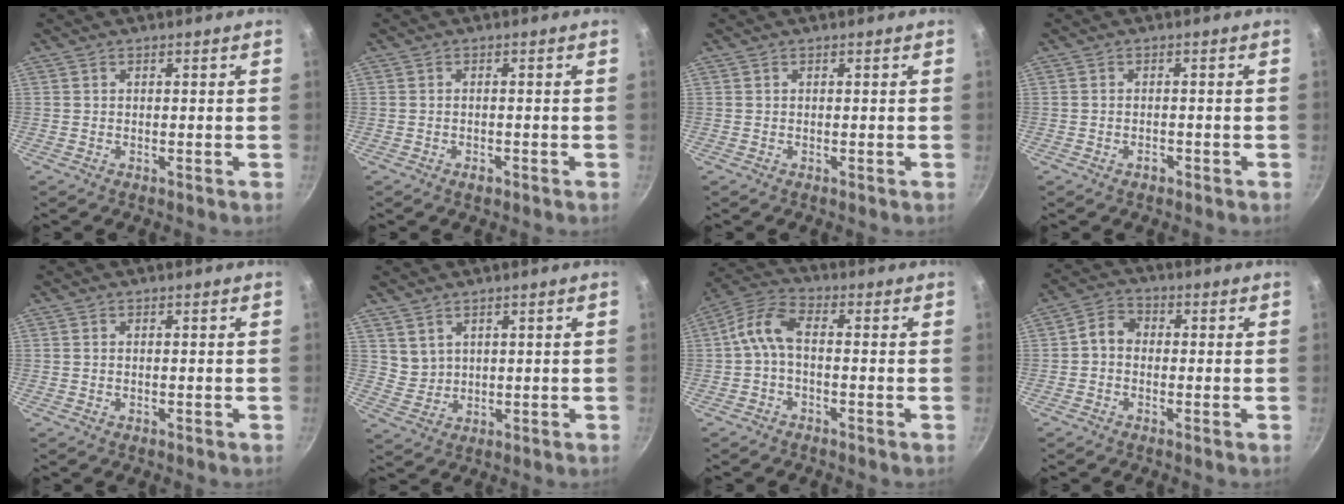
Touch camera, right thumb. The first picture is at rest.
{"total": 1.4, "force": [-0.9, 0.6, 0.8], "torque": [-0.016, 0.004, -0.013]}
{"total": 0.0}
{"total": 1.3, "force": [-0.9, 0.7, 0.7], "torque": [-0.008, 0.008, -0.010]}
{"total": 0.0}
{"total": 3.3, "force": [2.2, 2.3, 0.8], "torque": [-0.001, -0.003, 0.055]}
{"total": 6.5, "force": [-1.1, 3.3, 5.5], "torque": [-0.125, 0.031, -0.034]}
{"total": 4.3, "force": [-0.4, 3.4, 2.6], "torque": [-0.039, 0.016, -0.023]}